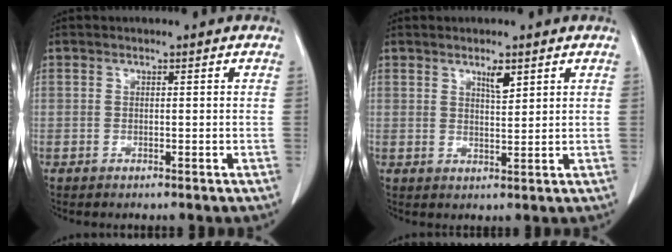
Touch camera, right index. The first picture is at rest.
{"total": 2.7, "force": [1.7, 0.6, 2.0], "torque": [-0.036, -0.003, 0.032]}